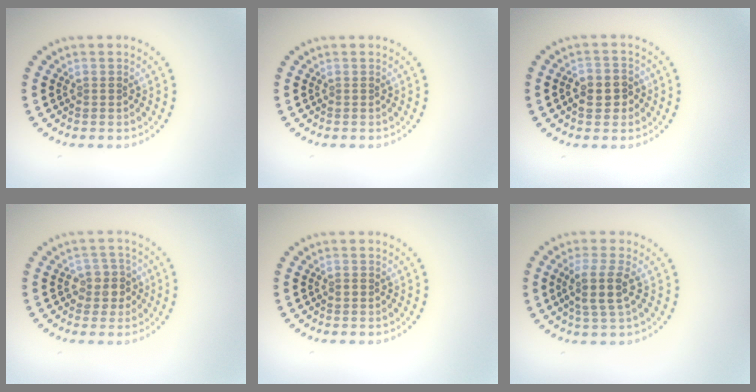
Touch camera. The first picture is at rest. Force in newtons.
{"total": 0.0}
{"total": 2.8, "press": 2.7, "slide": 0.6}
{"total": 2.5, "press": 2.3, "slide": 1.0}
{"total": 0.7, "press": 0.7, "slide": 0.1}
{"total": 3.0, "press": 2.6, "slide": 1.5}